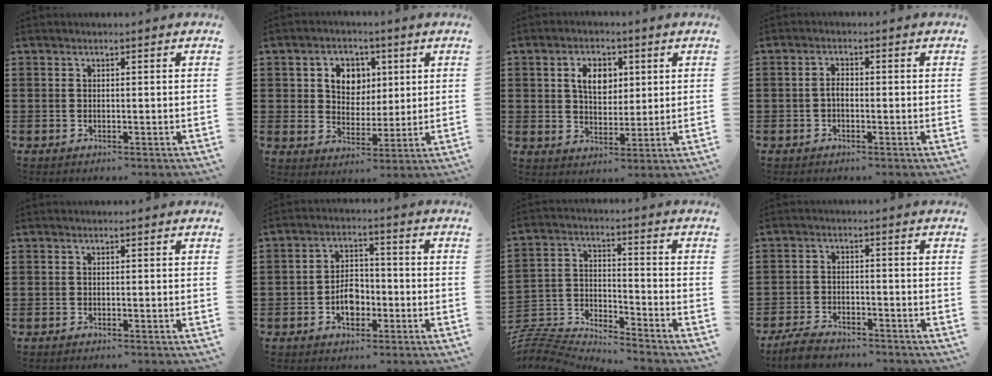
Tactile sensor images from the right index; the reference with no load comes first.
{"total": 5.9, "force": [1.8, 5.0, 2.5], "torque": [-0.058, 0.013, 0.026]}
{"total": 5.6, "force": [1.5, 3.8, 3.8], "torque": [-0.081, 0.013, 0.021]}
{"total": 1.7, "force": [-0.6, 0.9, 1.3], "torque": [-0.035, -0.001, -0.014]}
{"total": 0.6, "force": [-0.6, 0.0, 0.0], "torque": [0.000, -0.001, -0.013]}
{"total": 5.0, "force": [-1.8, 3.3, 3.3], "torque": [-0.052, 0.000, -0.038]}
{"total": 7.0, "force": [-7.0, 0.2, 0.4], "torque": [-0.035, -0.008, -0.151]}
{"total": 4.2, "force": [-4.0, 0.9, 0.9], "torque": [-0.030, 0.005, -0.086]}